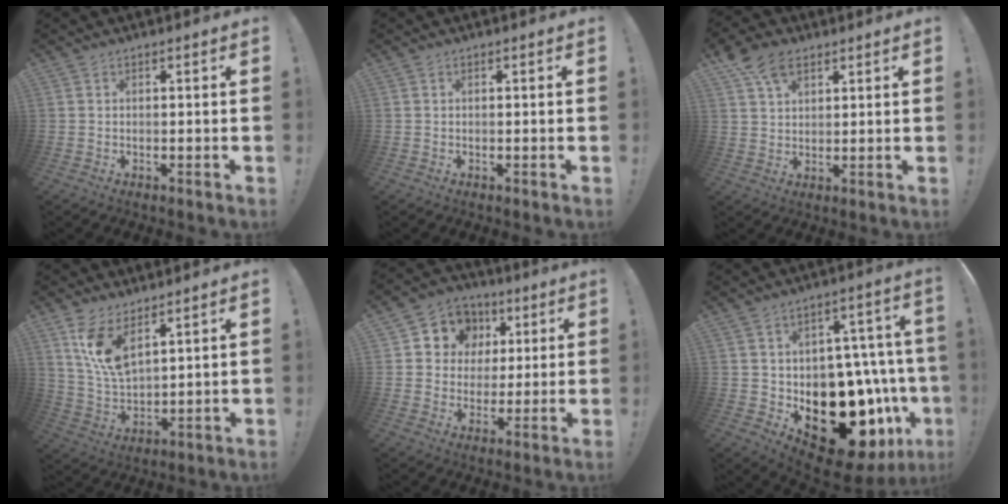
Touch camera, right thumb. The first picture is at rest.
{"total": 0.0}
{"total": 8.1, "force": [4.7, 4.9, 4.3], "torque": [-0.070, -0.014, 0.092]}
{"total": 11.0, "force": [7.0, 4.6, 7.2], "torque": [-0.142, -0.039, 0.132]}
{"total": 9.8, "force": [2.3, 9.1, 2.9], "torque": [-0.033, -0.013, 0.048]}
{"total": 23.8, "force": [-7.5, 15.3, 16.5], "torque": [-0.223, 0.041, -0.084]}